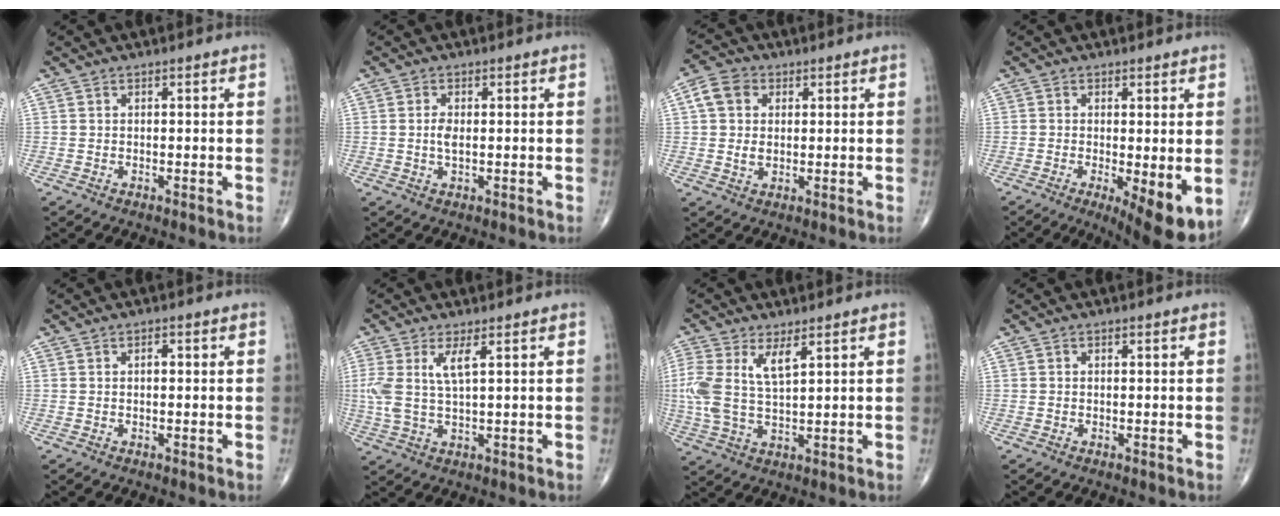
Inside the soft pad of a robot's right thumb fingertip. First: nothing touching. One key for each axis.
{"total": 2.4, "fx": 0.0, "fy": 1.0, "fz": 2.1, "tx": -0.045, "ty": -0.001, "tz": 0.000}
{"total": 7.0, "fx": 1.6, "fy": 5.2, "fz": 4.4, "tx": -0.070, "ty": 0.002, "tz": 0.025}
{"total": 9.0, "fx": -2.0, "fy": 2.7, "fz": 8.3, "tx": -0.122, "ty": -0.025, "tz": -0.027}
{"total": 1.2, "fx": 0.1, "fy": 0.6, "fz": 1.1, "tx": -0.017, "ty": 0.002, "tz": 0.000}
{"total": 6.1, "fx": 1.8, "fy": 1.7, "fz": 5.6, "tx": -0.141, "ty": -0.005, "tz": 0.042}
{"total": 9.0, "fx": 2.9, "fy": 3.5, "fz": 7.8, "tx": -0.189, "ty": 0.000, "tz": 0.064}
{"total": 0.0}